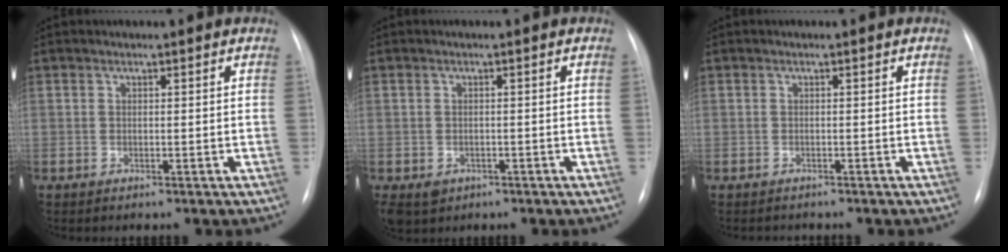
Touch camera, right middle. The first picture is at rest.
{"total": 3.7, "force": [-1.8, 3.0, 1.1], "torque": [-0.020, -0.002, -0.020]}
{"total": 0.9, "force": [-0.8, 0.2, -0.1], "torque": [-0.002, -0.004, -0.011]}